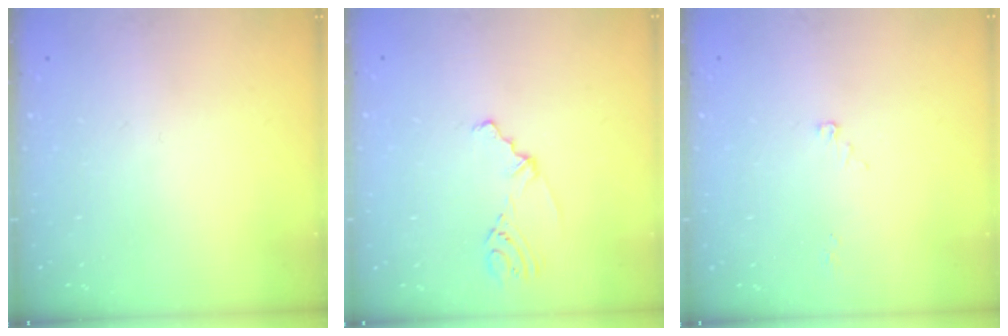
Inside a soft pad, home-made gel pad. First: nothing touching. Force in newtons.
{"total": 2.7, "press": 2.3, "slide": 1.6}
{"total": 2.1, "press": 2.1, "slide": 0.2}